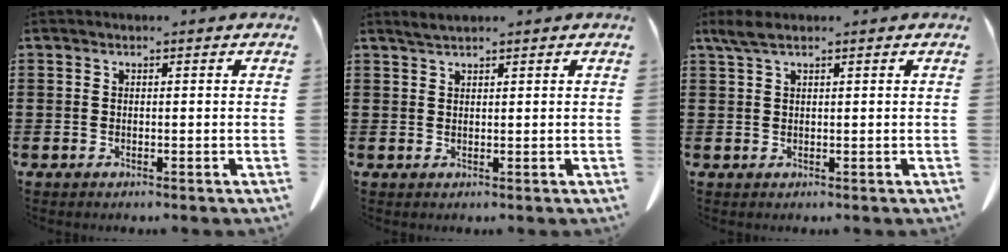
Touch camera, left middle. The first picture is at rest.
{"total": 1.3, "force": [1.2, 0.1, 0.6], "torque": [-0.014, 0.000, 0.023]}
{"total": 2.5, "force": [1.5, 0.6, 1.9], "torque": [-0.041, 0.003, 0.028]}